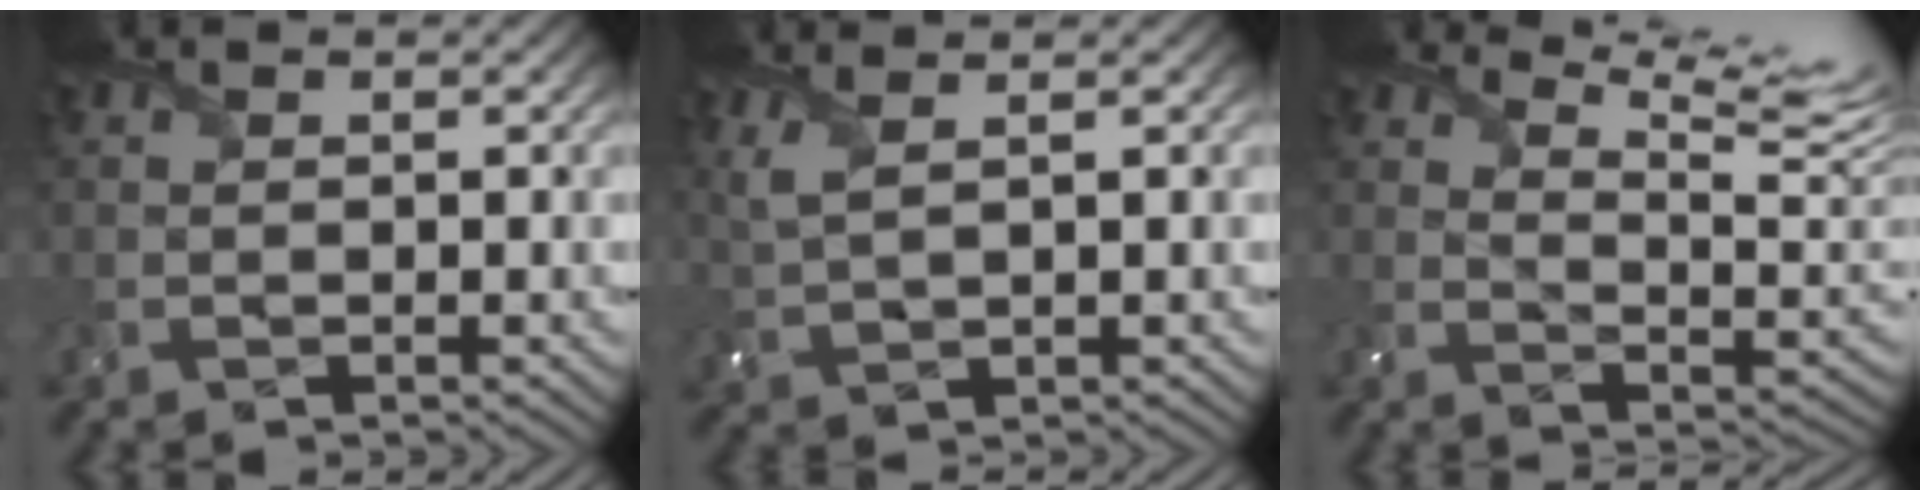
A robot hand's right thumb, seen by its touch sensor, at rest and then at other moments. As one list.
[{"total": 3.8, "force": [2.3, 1.1, 2.9], "torque": [-0.068, 0.013, 0.042]}, {"total": 11.5, "force": [8.1, 3.2, 7.5], "torque": [-0.146, 0.006, 0.117]}]